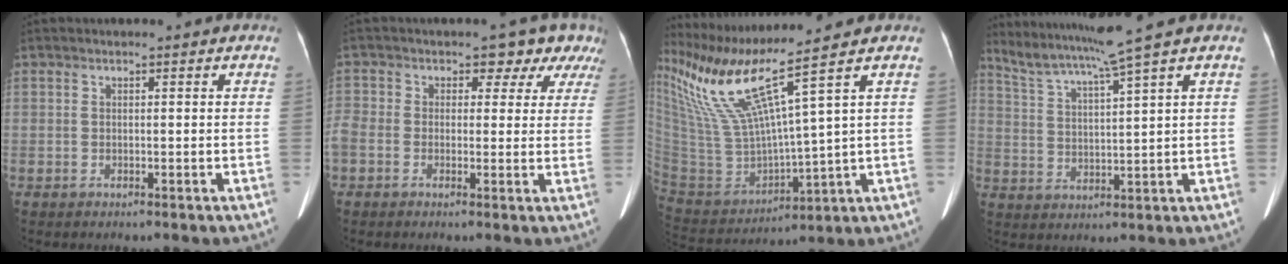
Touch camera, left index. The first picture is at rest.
{"total": 10.6, "force": [3.5, 8.1, 6.0], "torque": [-0.086, 0.059, 0.053]}
{"total": 15.1, "force": [10.3, -2.2, 10.8], "torque": [-0.221, -0.005, 0.208]}
{"total": 9.7, "force": [7.8, -3.0, 4.9], "torque": [-0.091, -0.007, 0.143]}